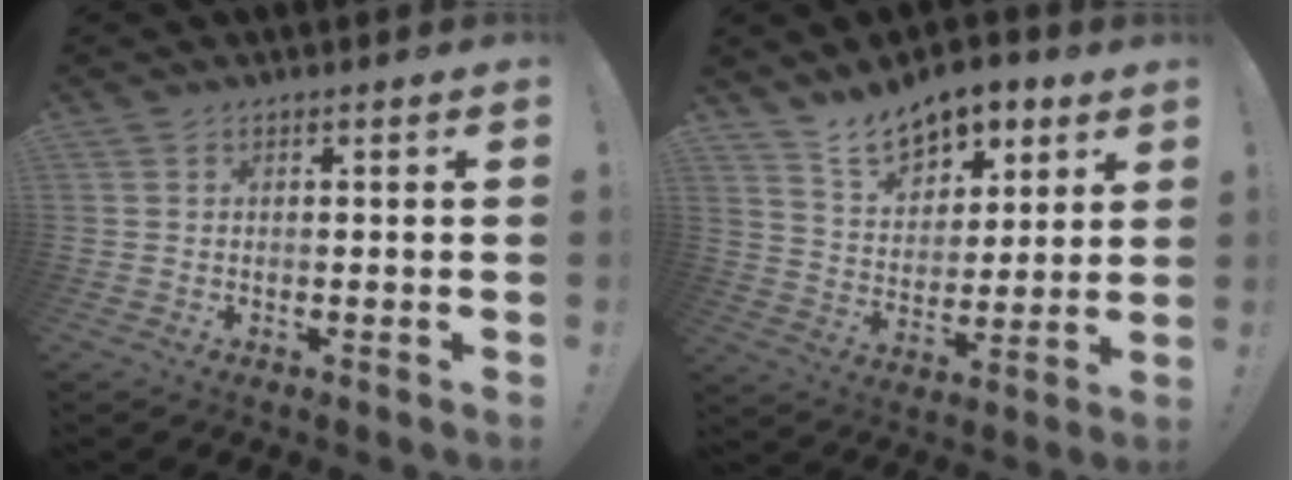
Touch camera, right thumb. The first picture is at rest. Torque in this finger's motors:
{"motor_torque": [-0.44, 1.64, 0.14, 0.19, 0.10]}